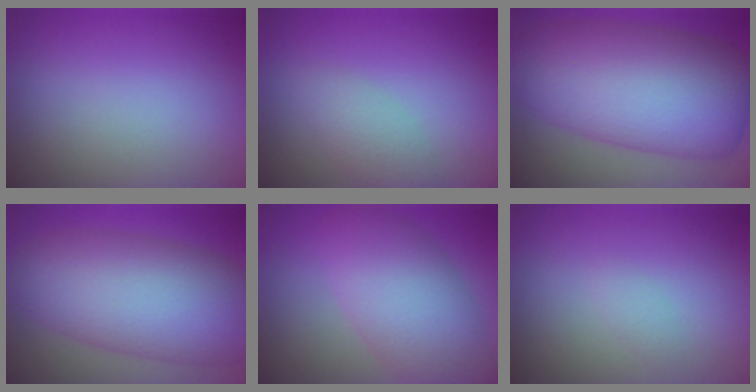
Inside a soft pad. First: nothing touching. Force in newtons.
{"total": 2.3, "press": 2.3, "slide": 0.0}
{"total": 12.9, "press": 12.9, "slide": 0.1}
{"total": 10.9, "press": 10.9, "slide": 0.4}
{"total": 7.8, "press": 7.7, "slide": 0.5}
{"total": 0.7, "press": 0.7, "slide": 0.1}